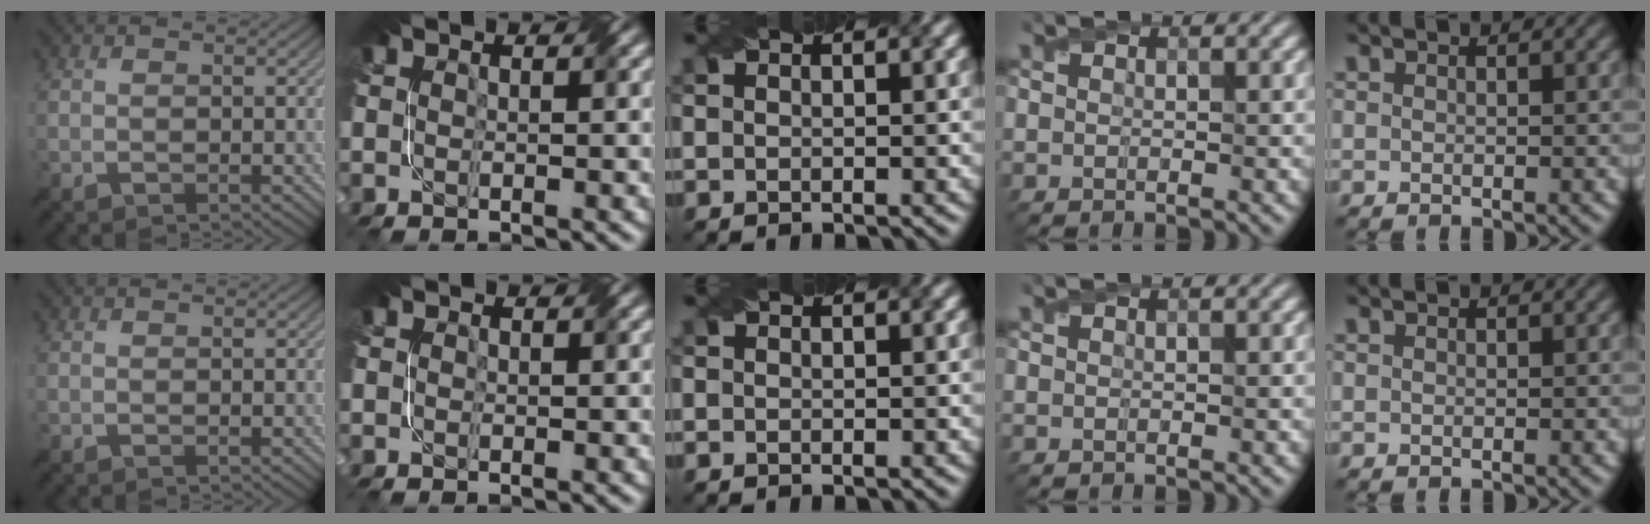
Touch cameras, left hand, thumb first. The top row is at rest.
{}